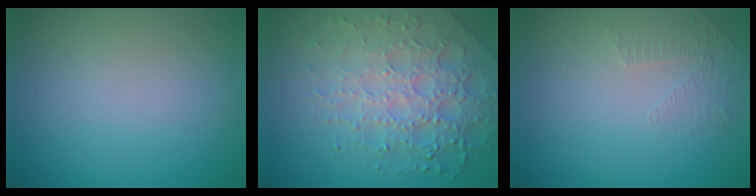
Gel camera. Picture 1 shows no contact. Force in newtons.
{"total": 7.3, "press": 5.2, "slide": 5.1}
{"total": 1.4, "press": 0.8, "slide": 1.1}